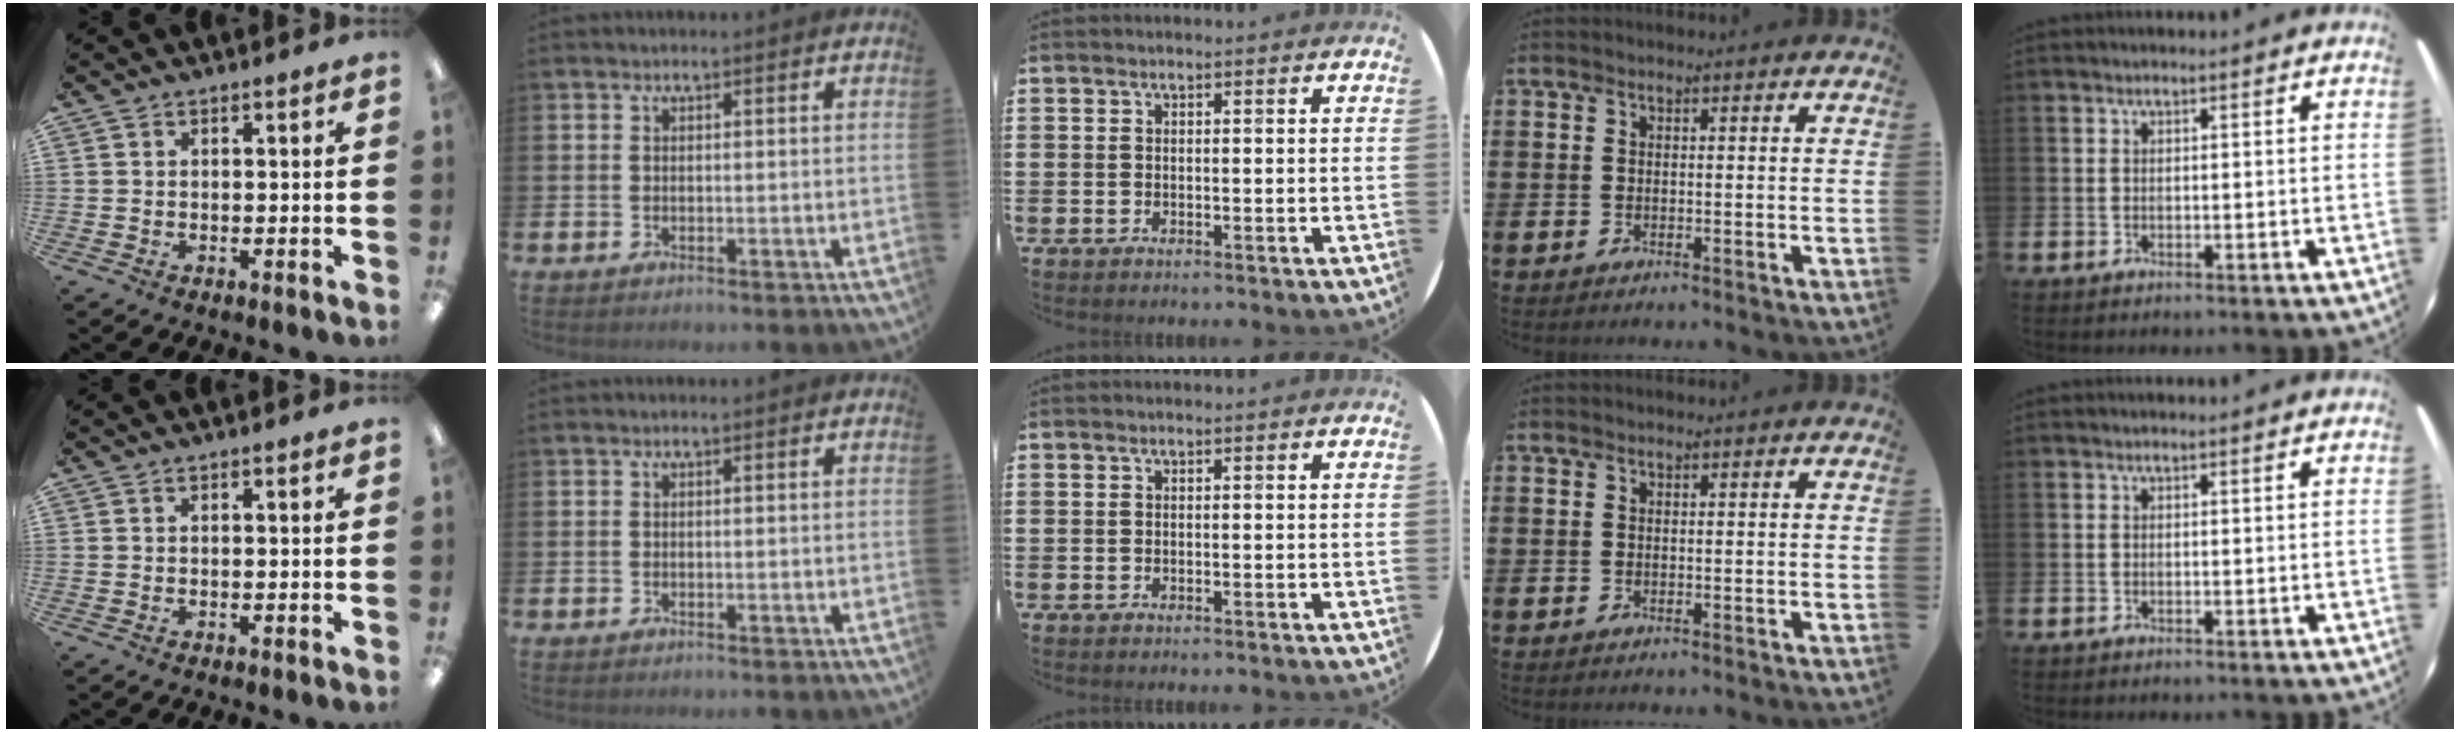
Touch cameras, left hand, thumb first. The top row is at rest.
{}